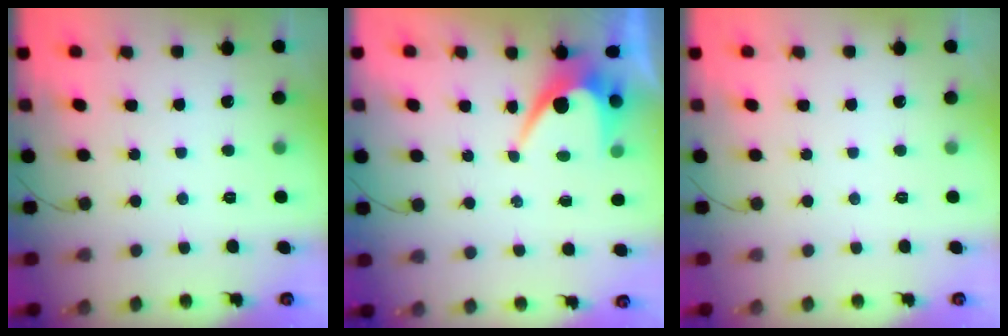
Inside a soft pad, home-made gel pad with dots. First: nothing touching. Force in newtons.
{"total": 6.8, "press": 6.8, "slide": 0.6}
{"total": 0.0}